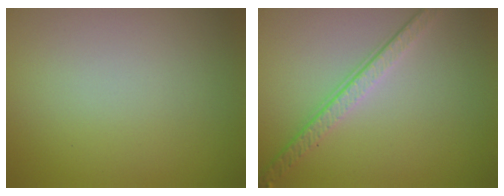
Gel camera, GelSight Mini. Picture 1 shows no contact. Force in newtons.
{"total": 3.9, "press": 2.7, "slide": 2.8}